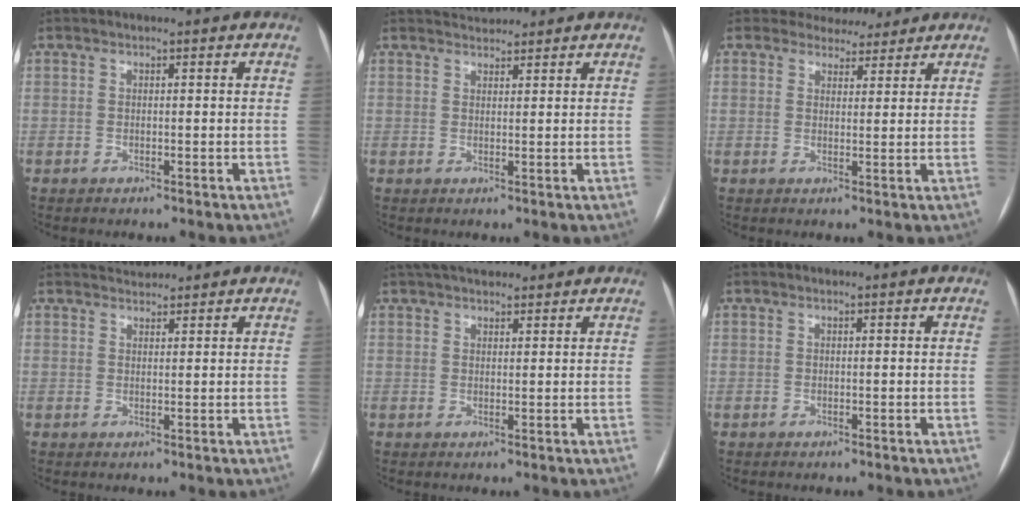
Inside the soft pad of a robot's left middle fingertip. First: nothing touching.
{"total": 2.6, "force": [2.5, 0.5, 0.1], "torque": [-0.004, 0.019, 0.044]}
{"total": 5.6, "force": [5.1, 2.2, 0.2], "torque": [0.003, 0.003, 0.063]}
{"total": 2.6, "force": [2.5, 0.5, 0.1], "torque": [-0.004, 0.019, 0.044]}
{"total": 8.9, "force": [7.5, 2.9, 3.8], "torque": [-0.052, 0.037, 0.117]}
{"total": 0.0}